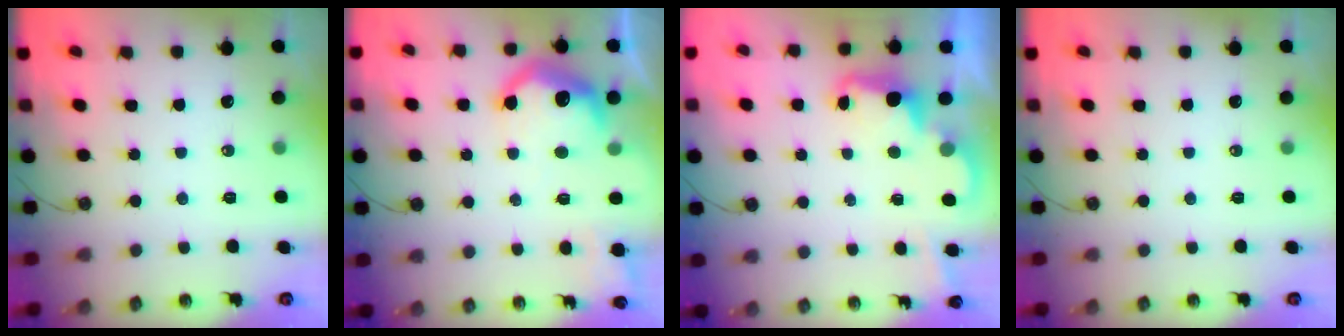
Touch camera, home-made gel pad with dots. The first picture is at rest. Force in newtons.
{"total": 13.8, "press": 13.7, "slide": 0.8}
{"total": 2.5, "press": 2.5, "slide": 0.6}
{"total": 0.0}